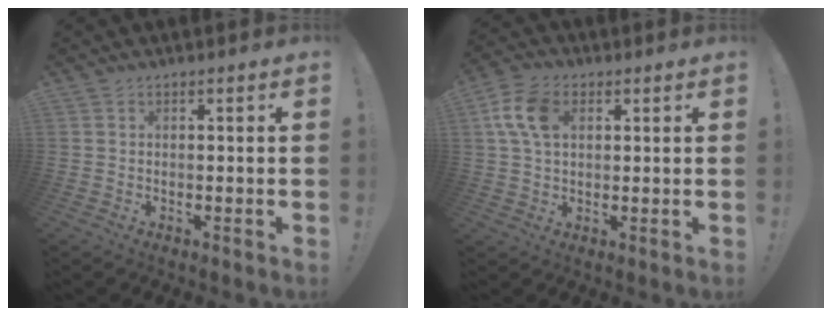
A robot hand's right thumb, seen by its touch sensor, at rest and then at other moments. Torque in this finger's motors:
{"motor_torque": [0.06, 0.28, 0.21, -0.10, 0.02]}